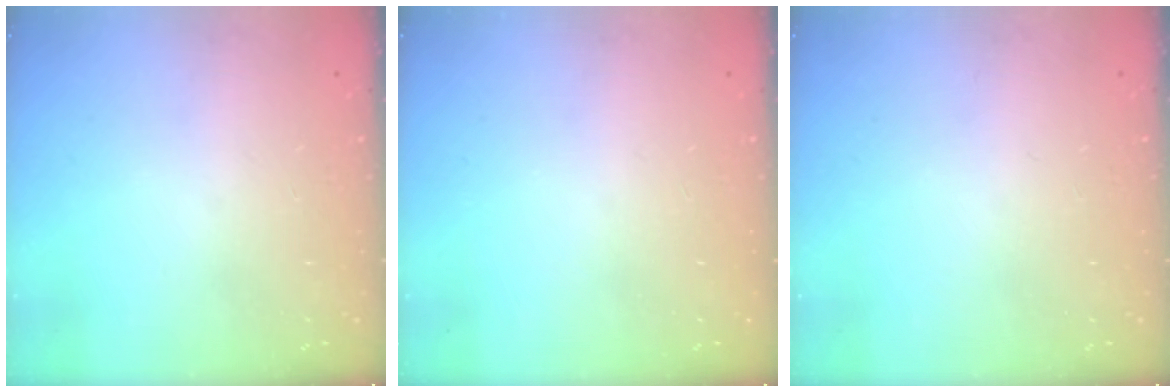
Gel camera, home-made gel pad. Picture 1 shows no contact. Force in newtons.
{"total": 0.0}
{"total": 0.0}